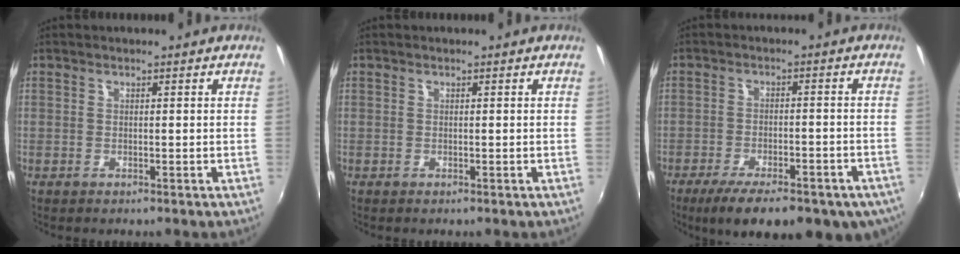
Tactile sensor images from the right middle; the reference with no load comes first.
{"total": 0.0}
{"total": 18.4, "force": [-12.4, 7.0, 11.7], "torque": [-0.207, -0.043, -0.164]}